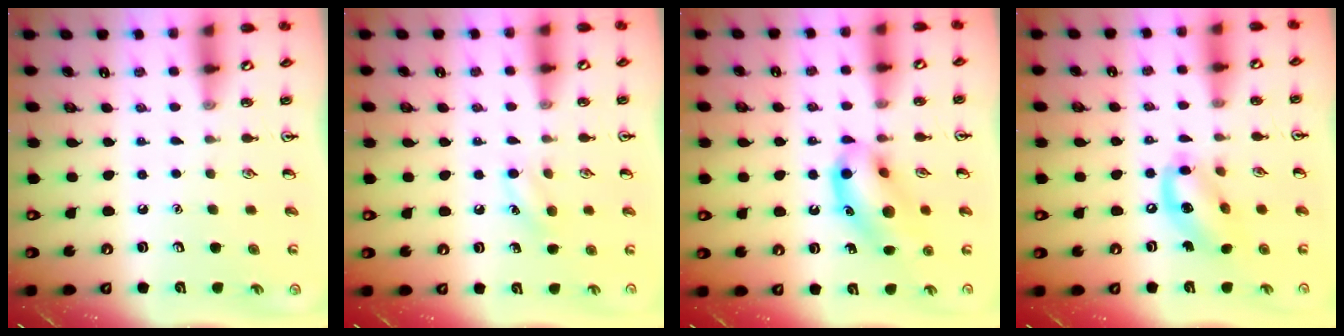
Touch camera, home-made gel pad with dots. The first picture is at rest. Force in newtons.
{"total": 7.0, "press": 6.7, "slide": 2.1}
{"total": 12.7, "press": 12.6, "slide": 1.4}
{"total": 12.5, "press": 12.2, "slide": 2.8}